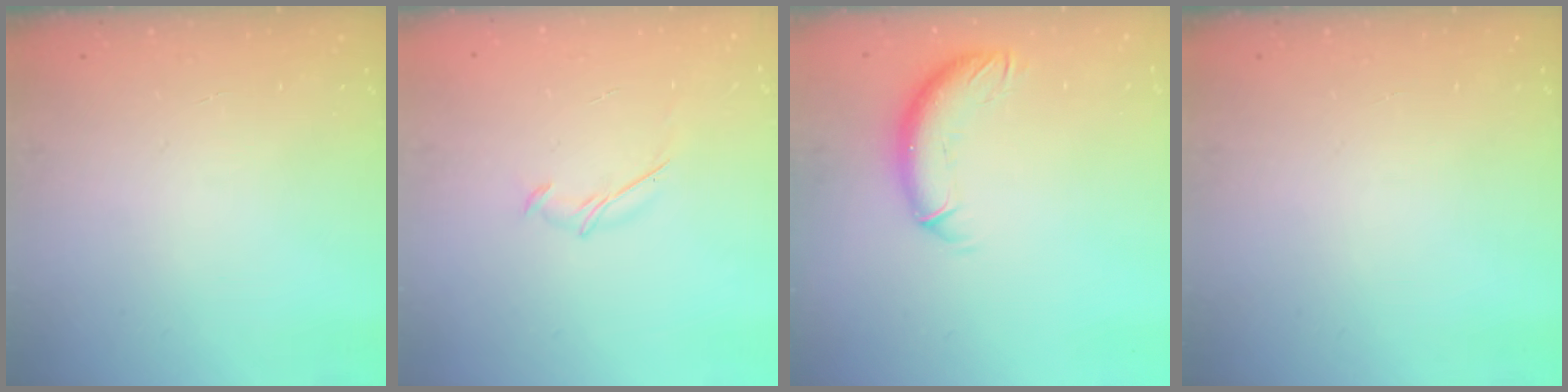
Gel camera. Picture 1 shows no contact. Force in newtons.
{"total": 5.4, "press": 5.4, "slide": 1.0}
{"total": 10.0, "press": 9.9, "slide": 1.9}
{"total": 0.0}